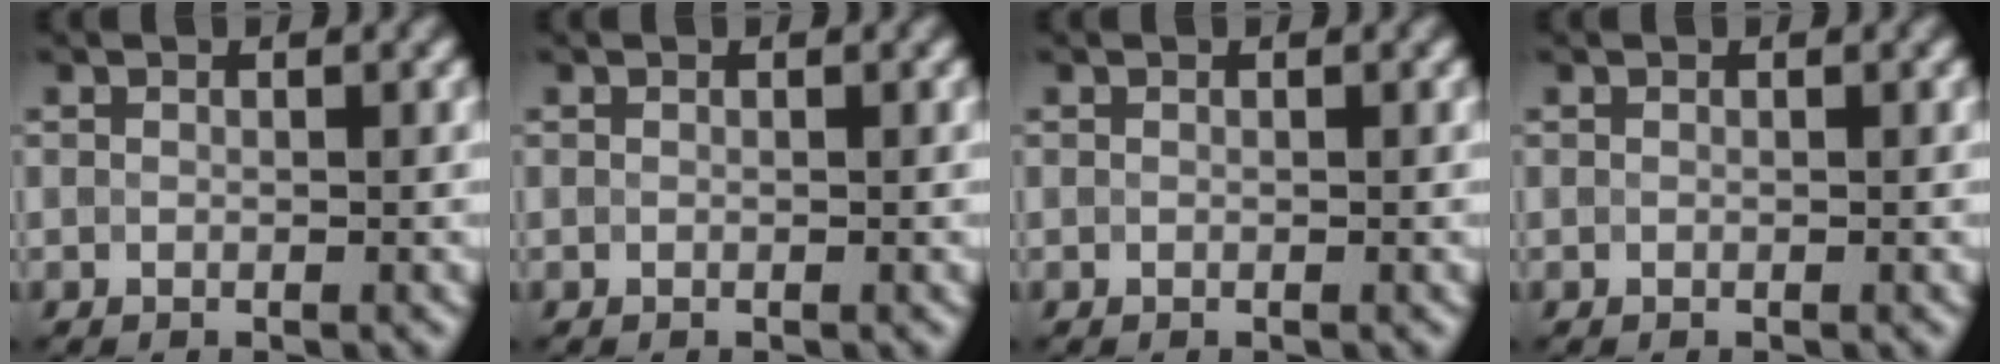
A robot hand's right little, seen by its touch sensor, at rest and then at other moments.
{"total": 0.0}
{"total": 0.0}
{"total": 0.0}